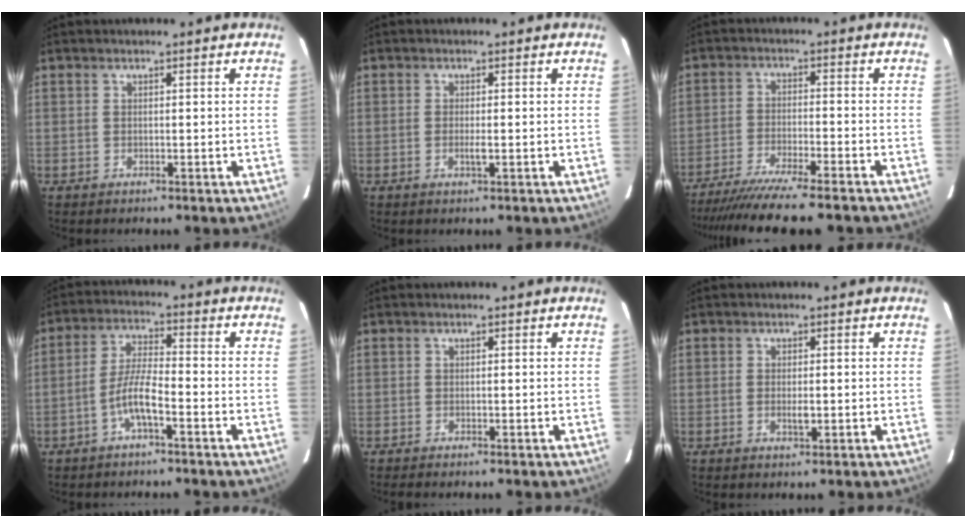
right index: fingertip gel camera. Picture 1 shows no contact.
{"total": 1.6, "force": [-0.5, 0.3, 1.6], "torque": [-0.030, -0.002, -0.009]}
{"total": 15.9, "force": [-13.8, 0.6, 7.8], "torque": [-0.161, -0.039, -0.221]}
{"total": 5.7, "force": [-3.1, 0.8, 4.8], "torque": [-0.102, 0.009, -0.058]}
{"total": 0.6, "force": [-0.5, -0.1, 0.3], "torque": [-0.005, 0.000, -0.009]}
{"total": 2.0, "force": [-0.4, 0.8, 1.8], "torque": [-0.032, -0.002, -0.007]}